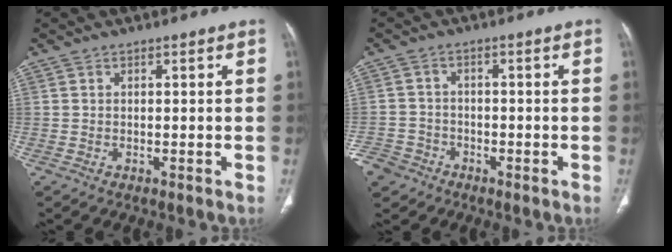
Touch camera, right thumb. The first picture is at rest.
{"total": 6.1, "force": [-3.7, 4.7, 1.1], "torque": [-0.019, 0.019, -0.068]}